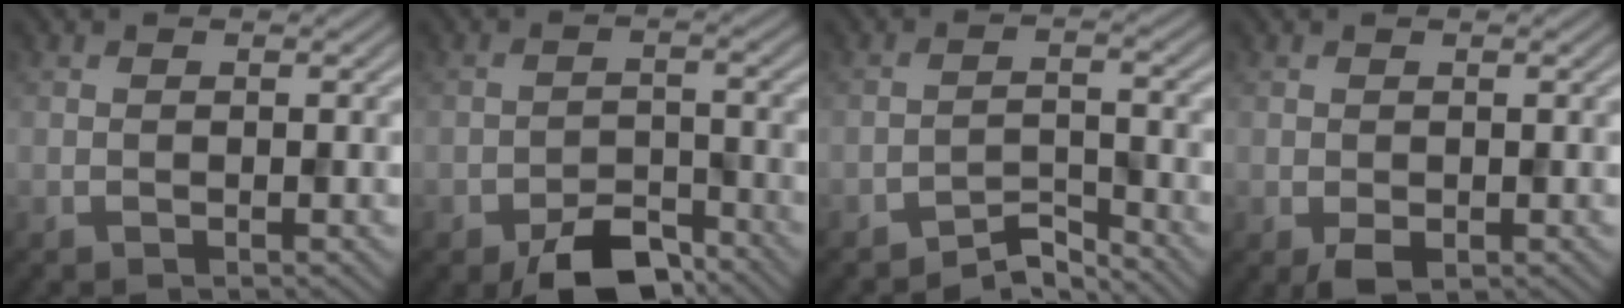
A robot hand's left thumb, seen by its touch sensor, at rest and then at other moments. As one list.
[{"total": 6.0, "force": [-4.6, 2.6, 2.9], "torque": [-0.041, 0.001, -0.082]}, {"total": 3.5, "force": [-3.5, 0.4, 0.6], "torque": [-0.007, 0.006, -0.069]}, {"total": 1.7, "force": [-0.7, 1.1, 1.1], "torque": [-0.022, -0.008, -0.011]}]